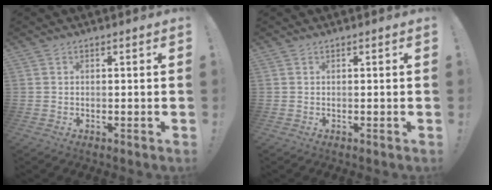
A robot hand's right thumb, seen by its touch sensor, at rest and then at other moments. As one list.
[{"total": 0.0}]